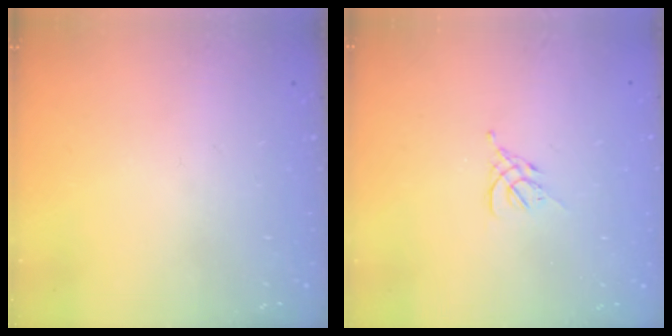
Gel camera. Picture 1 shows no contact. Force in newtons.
{"total": 3.0, "press": 2.8, "slide": 0.8}